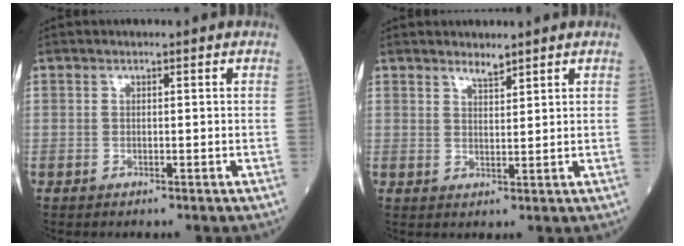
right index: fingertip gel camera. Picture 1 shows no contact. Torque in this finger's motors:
{"motor_torque": [0.01, 0.45, 0.11, 0.02]}